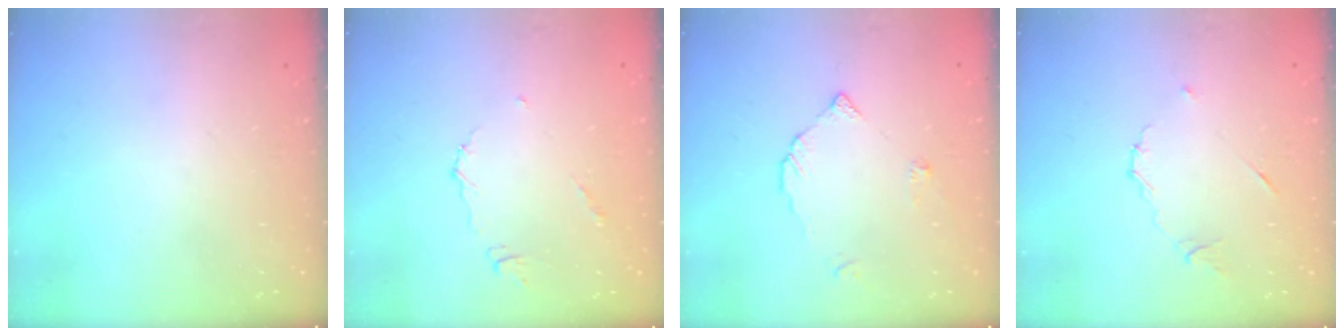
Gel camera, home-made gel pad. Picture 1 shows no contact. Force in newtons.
{"total": 4.3, "press": 4.3, "slide": 0.5}
{"total": 3.0, "press": 3.0, "slide": 0.2}
{"total": 6.5, "press": 6.4, "slide": 0.6}